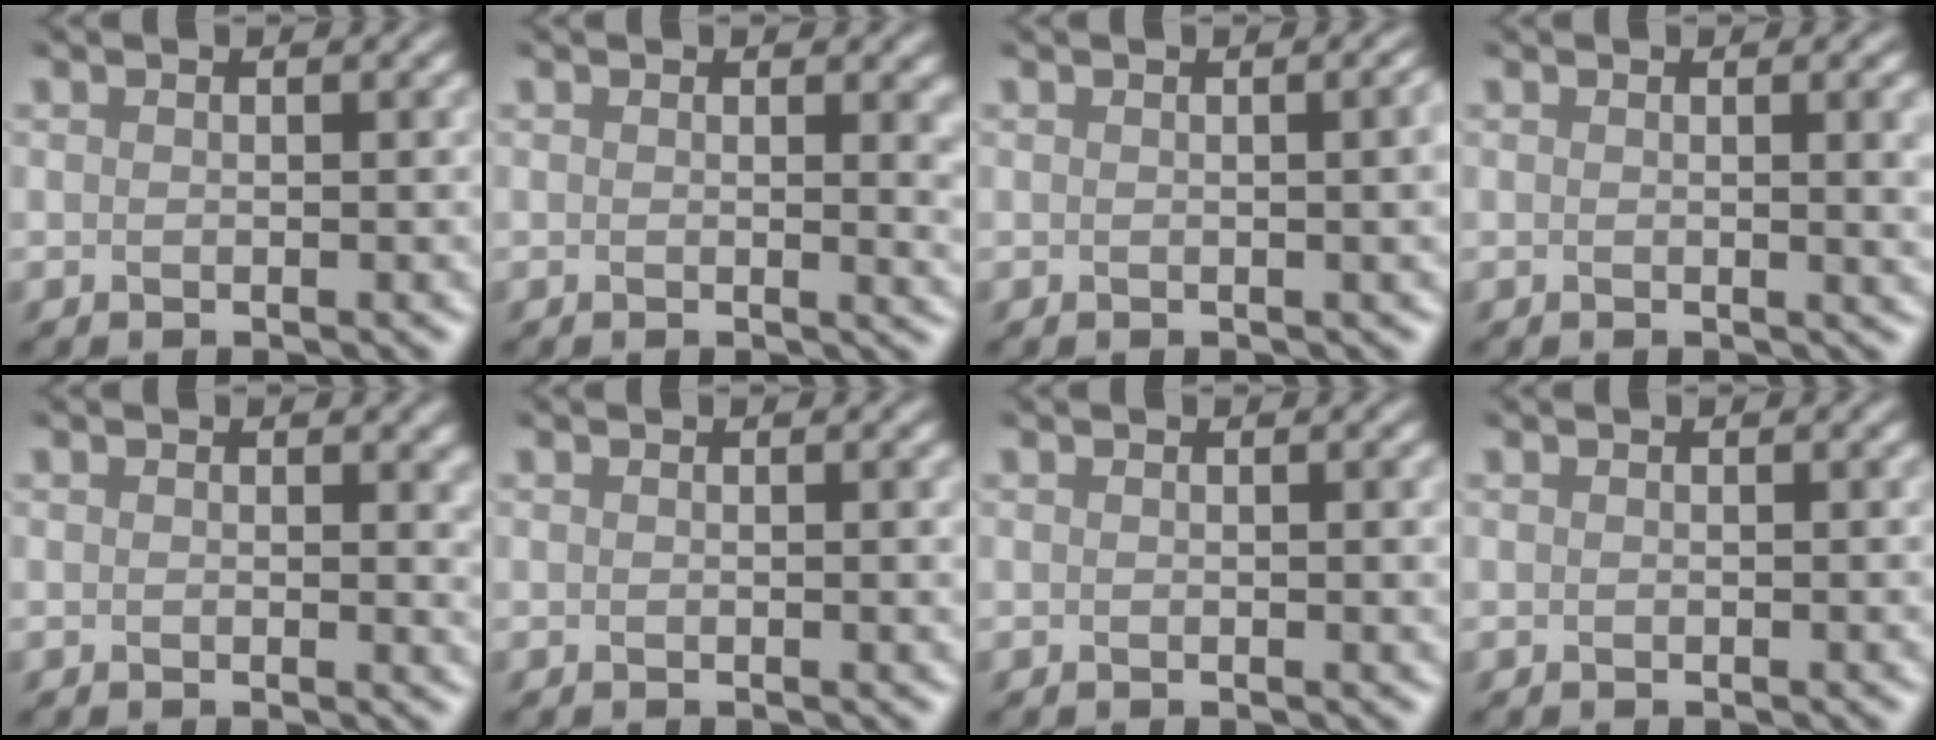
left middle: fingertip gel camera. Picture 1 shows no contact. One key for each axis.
{"total": 2.1, "fx": 0.5, "fy": 0.9, "fz": 1.9, "tx": -0.018, "ty": -0.003, "tz": 0.002}
{"total": 4.0, "fx": 0.3, "fy": 2.3, "fz": 3.3, "tx": 0.001, "ty": 0.011, "tz": -0.020}
{"total": 3.0, "fx": 0.5, "fy": 1.3, "fz": 2.6, "tx": -0.018, "ty": 0.003, "tz": -0.003}
{"total": 0.7, "fx": 0.5, "fy": 0.2, "fz": 0.5, "tx": -0.010, "ty": -0.003, "tz": 0.005}
{"total": 0.7, "fx": 0.2, "fy": 0.3, "fz": 0.5, "tx": 0.000, "ty": -0.004, "tz": -0.002}
{"total": 1.0, "fx": 0.3, "fy": 0.5, "fz": 0.9, "tx": 0.001, "ty": -0.003, "tz": -0.003}
{"total": 0.0}